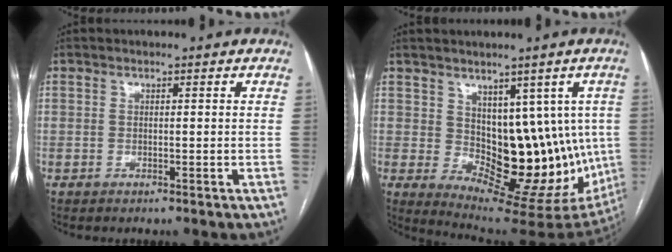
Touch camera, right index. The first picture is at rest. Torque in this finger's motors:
{"motor_torque": [1.01, 0.64, 0.31, 0.05]}